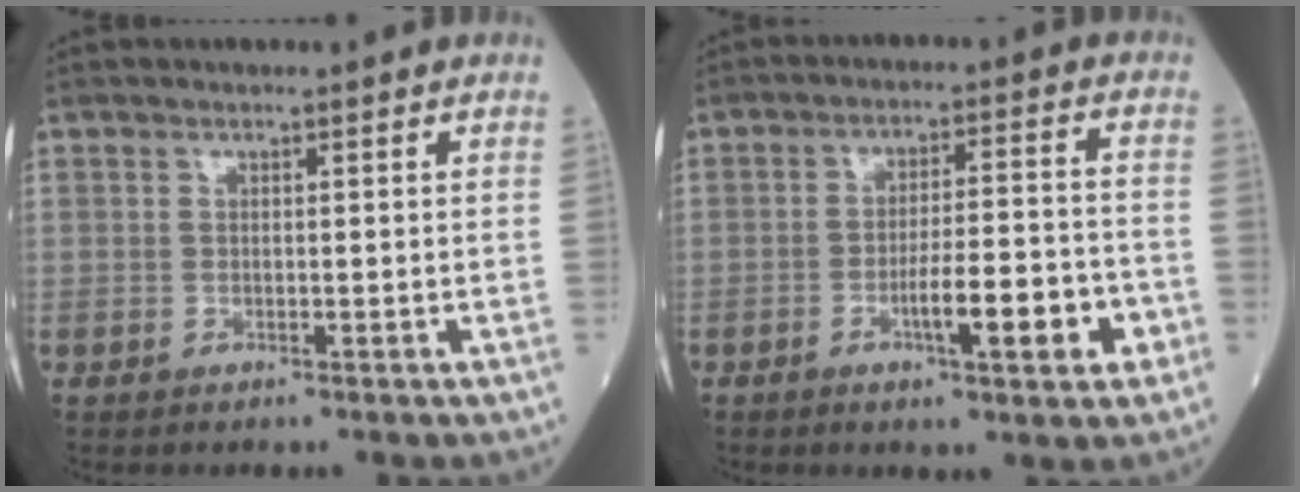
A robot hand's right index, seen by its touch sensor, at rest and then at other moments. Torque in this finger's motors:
{"motor_torque": [1.40, -0.44, 0.70, 0.17]}